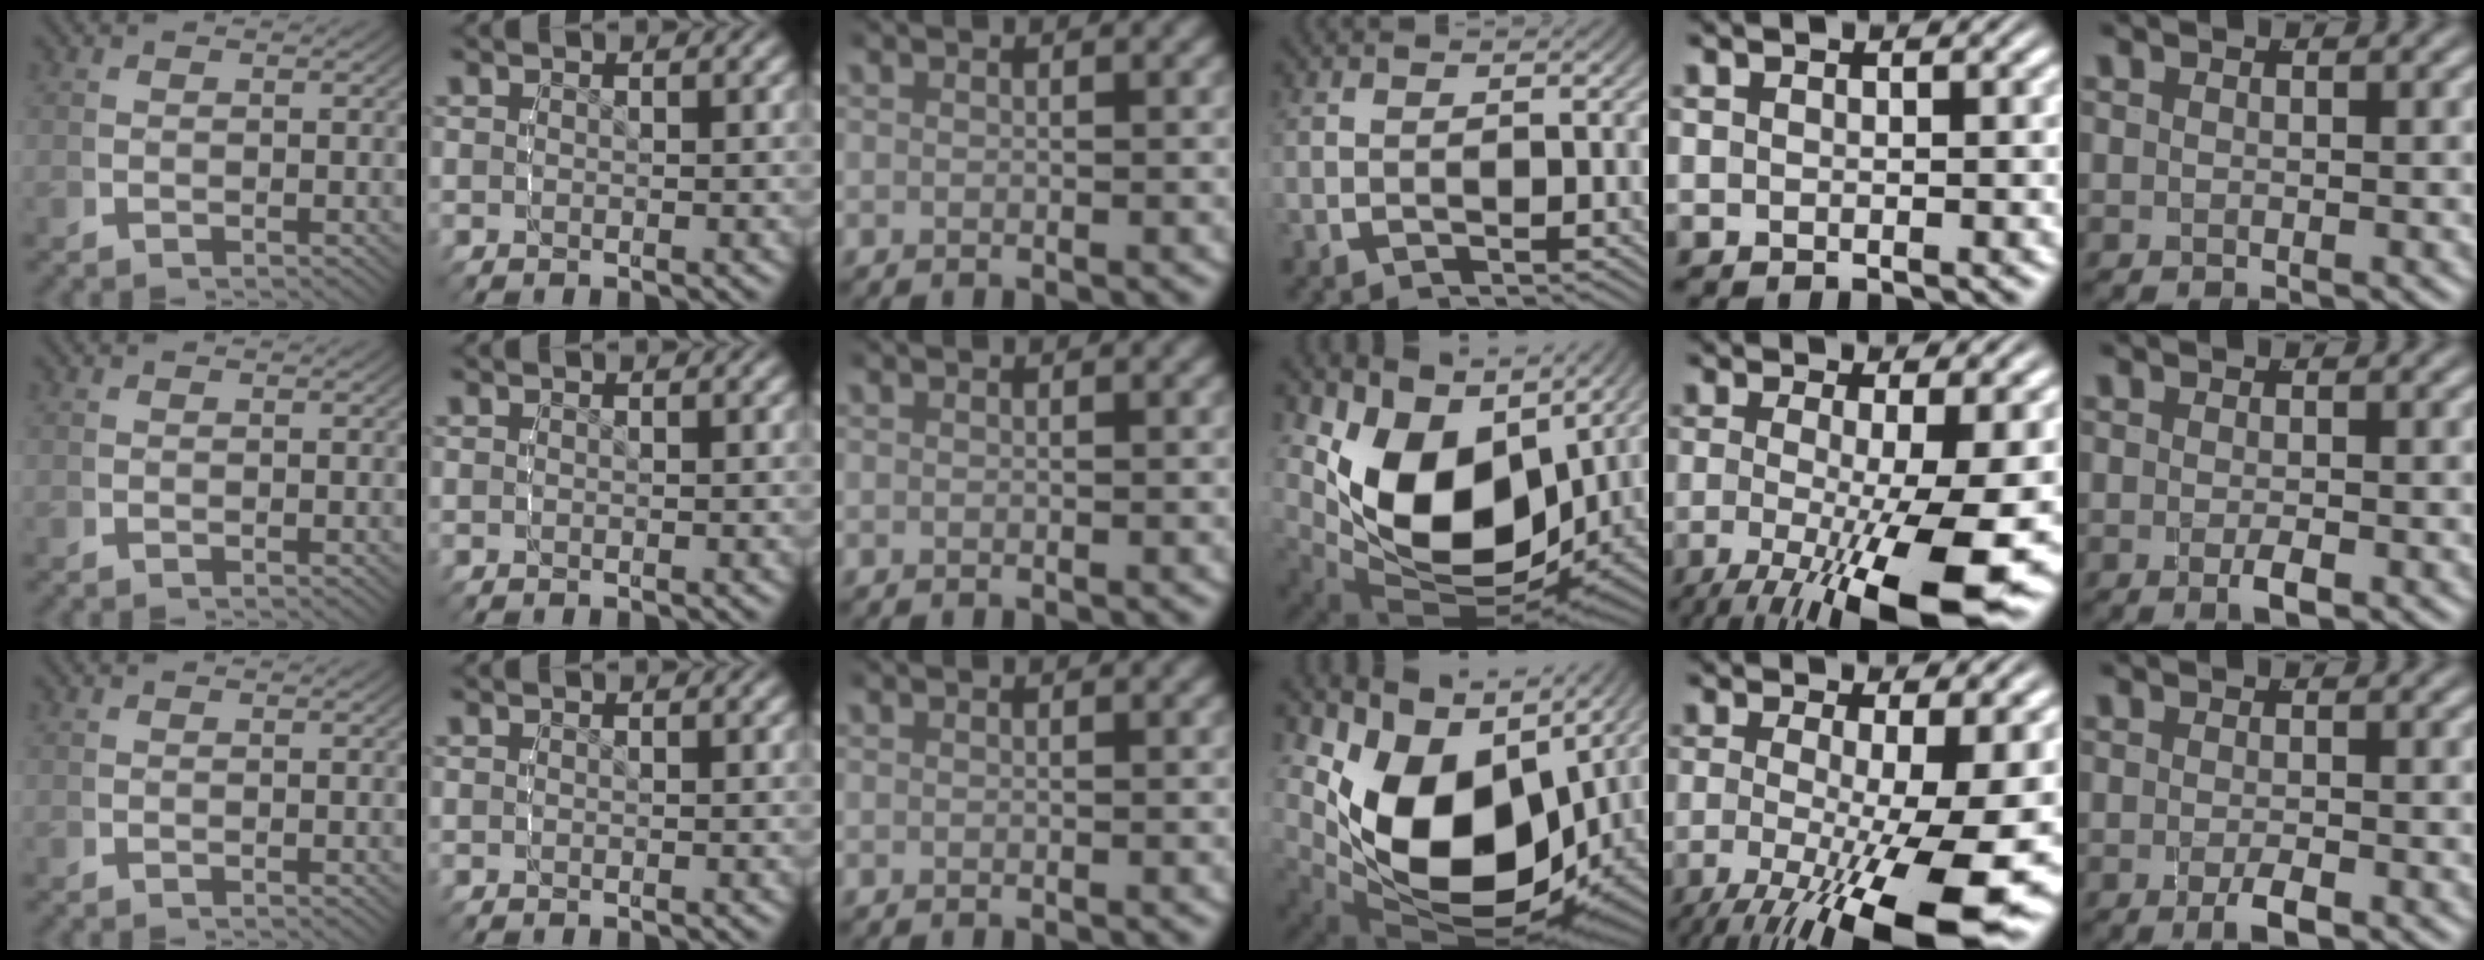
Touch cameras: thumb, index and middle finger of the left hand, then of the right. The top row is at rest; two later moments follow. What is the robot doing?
{"motion": "lift_and_place", "object": "markers"}